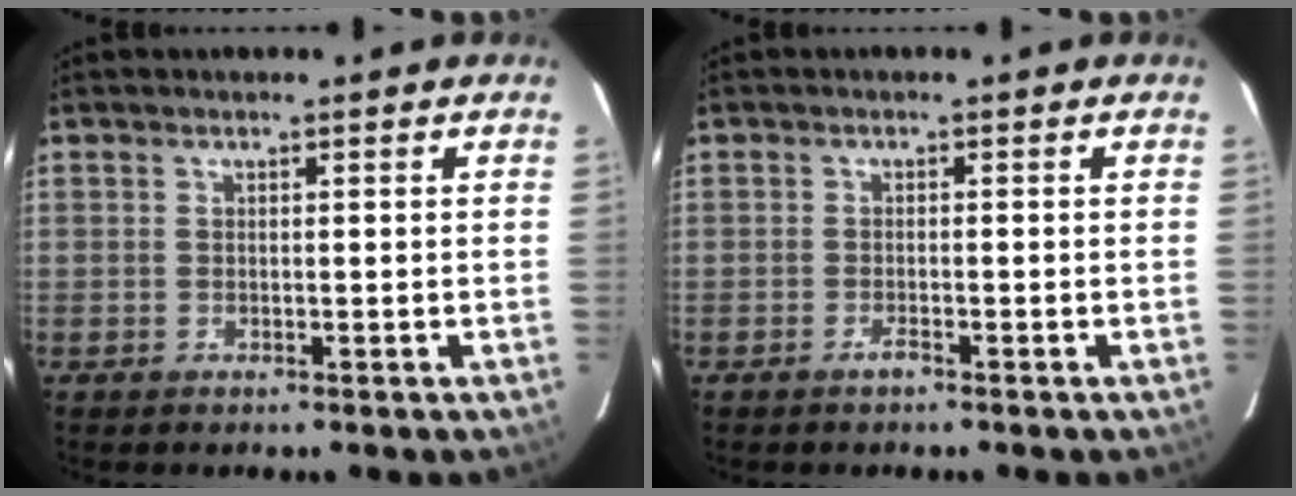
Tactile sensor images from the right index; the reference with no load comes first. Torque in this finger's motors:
{"motor_torque": [0.04, -0.08, 0.07, 0.02]}